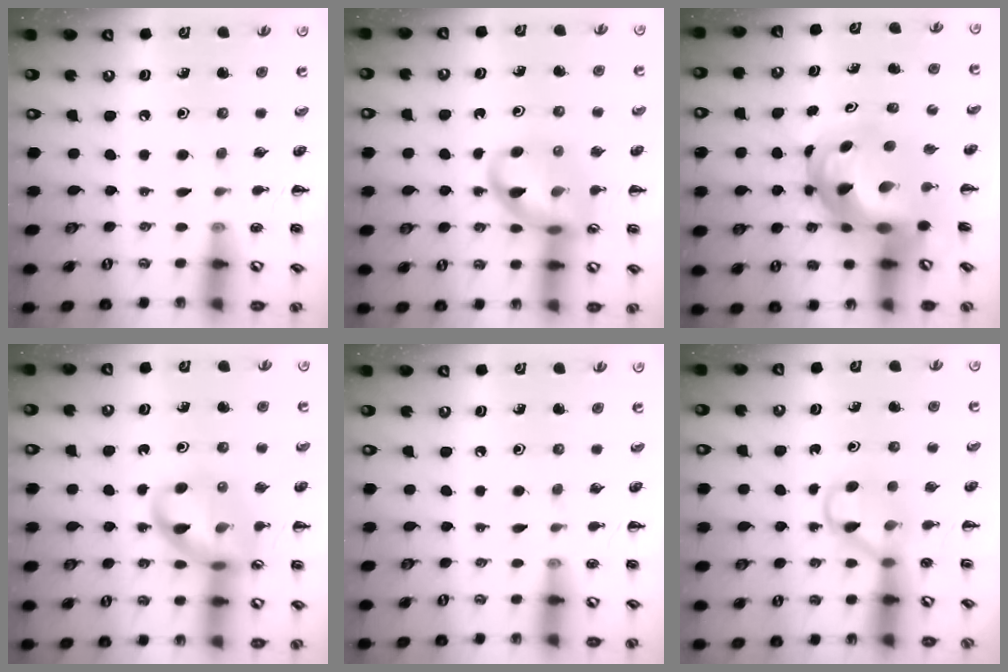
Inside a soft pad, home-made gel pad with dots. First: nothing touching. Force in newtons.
{"total": 12.6, "press": 12.4, "slide": 1.9}
{"total": 9.6, "press": 9.2, "slide": 2.9}
{"total": 13.1, "press": 12.9, "slide": 2.2}
{"total": 0.0}
{"total": 3.4, "press": 3.2, "slide": 1.0}